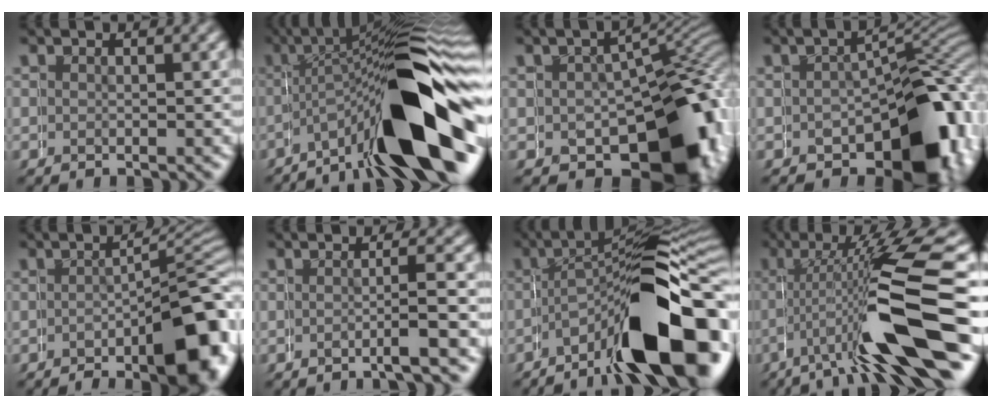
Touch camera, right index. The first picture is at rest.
{"total": 15.7, "force": [-4.5, 4.6, 14.3], "torque": [-0.200, 0.021, -0.070]}
{"total": 15.1, "force": [-4.6, 9.3, 11.0], "torque": [-0.159, -0.041, -0.045]}
{"total": 11.6, "force": [-4.3, 6.4, 8.7], "torque": [-0.120, -0.011, -0.056]}
{"total": 10.2, "force": [-5.2, 3.2, 8.2], "torque": [-0.075, 0.006, -0.072]}
{"total": 2.2, "force": [-0.8, -1.7, 1.1], "torque": [-0.010, 0.010, -0.017]}
{"total": 15.0, "force": [-6.1, 6.0, 12.3], "torque": [-0.165, 0.008, -0.093]}
{"total": 9.3, "force": [-1.8, 1.1, 9.1], "torque": [-0.154, 0.008, -0.024]}